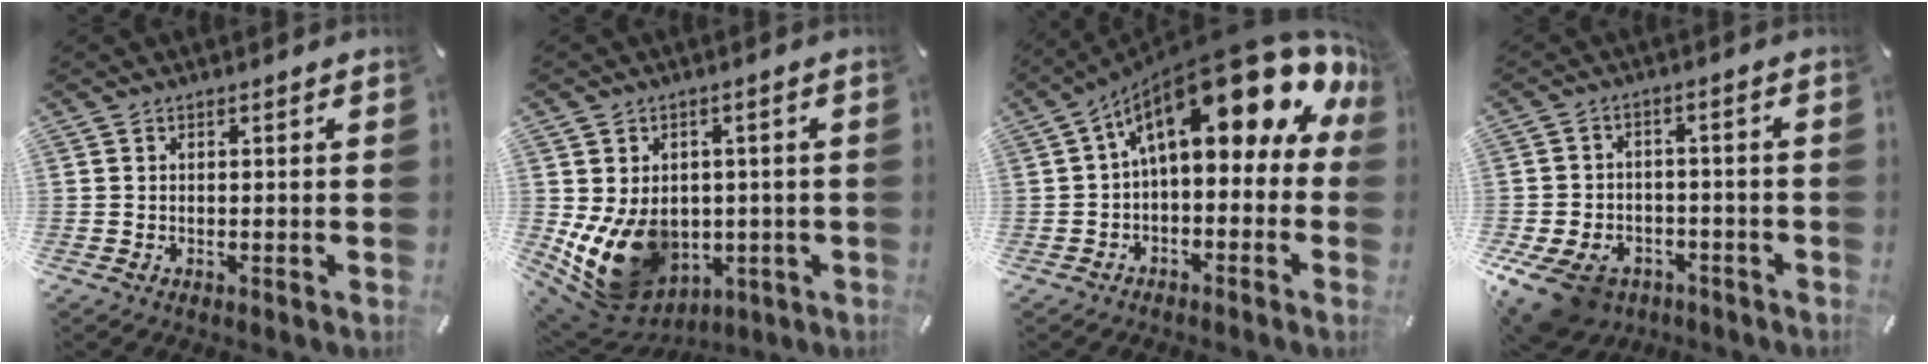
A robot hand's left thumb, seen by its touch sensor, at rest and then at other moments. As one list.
[{"total": 13.3, "force": [-1.9, 10.7, 7.8], "torque": [-0.153, -0.018, -0.026]}, {"total": 20.0, "force": [9.6, 8.0, 15.6], "torque": [-0.224, -0.076, 0.165]}, {"total": 11.1, "force": [-6.7, 7.2, 5.1], "torque": [-0.115, 0.043, -0.125]}]